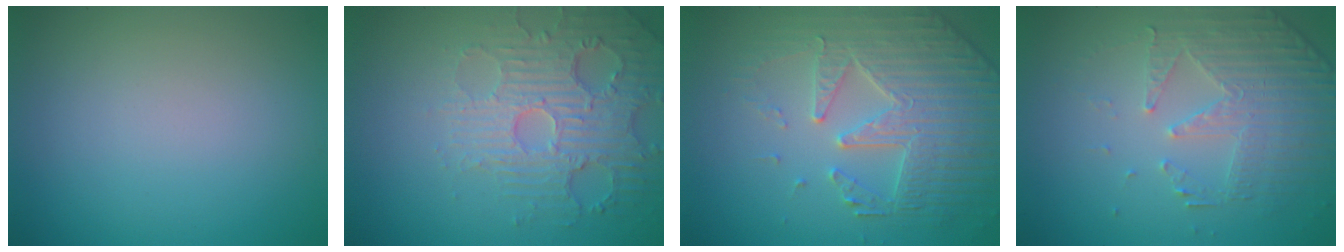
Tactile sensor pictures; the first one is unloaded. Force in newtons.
{"total": 5.0, "press": 4.1, "slide": 2.9}
{"total": 5.3, "press": 5.0, "slide": 2.0}
{"total": 4.7, "press": 3.5, "slide": 3.2}